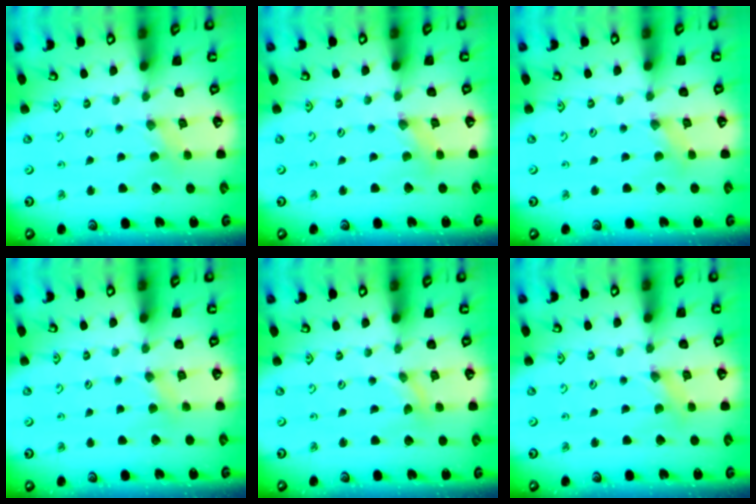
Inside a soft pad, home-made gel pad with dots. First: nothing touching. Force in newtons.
{"total": 1.4, "press": 1.3, "slide": 0.3}
{"total": 1.1, "press": 1.1, "slide": 0.2}
{"total": 2.3, "press": 2.3, "slide": 0.4}
{"total": 0.0}
{"total": 0.0}